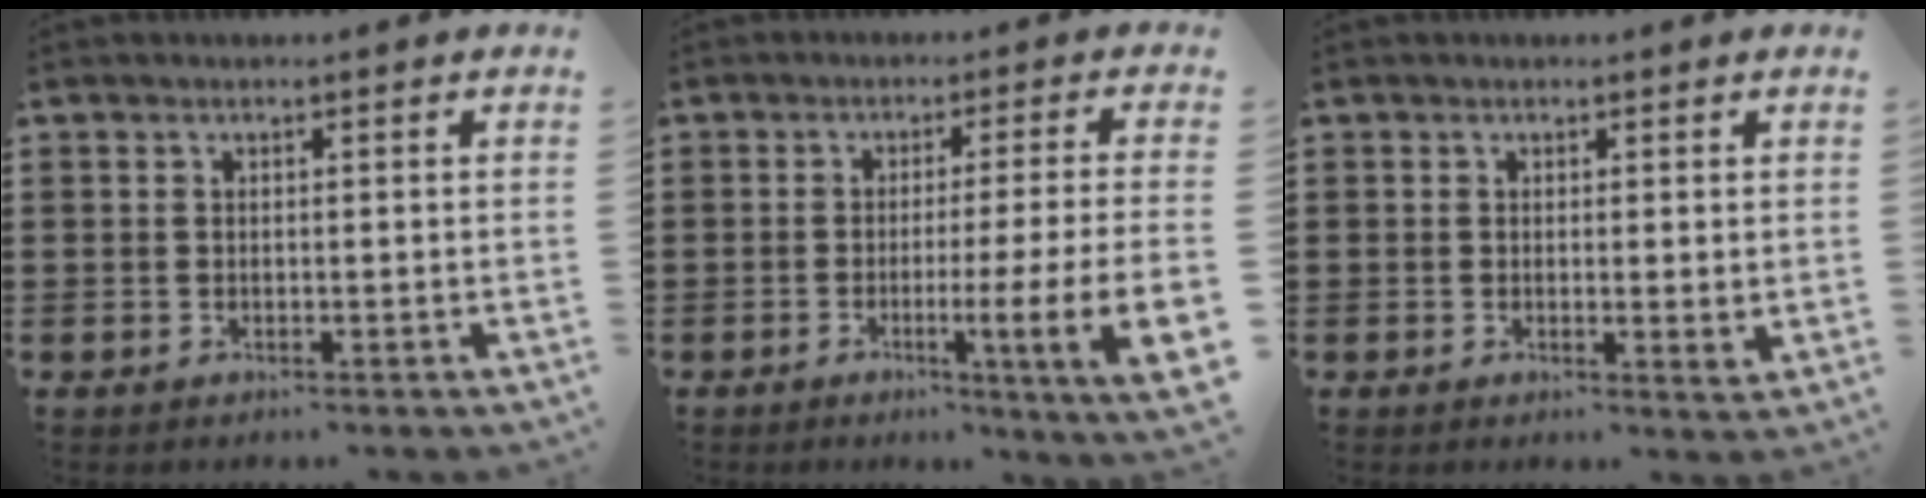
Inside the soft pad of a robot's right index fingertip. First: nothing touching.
{"total": 6.6, "force": [-1.5, -0.5, 6.4], "torque": [-0.108, -0.019, -0.031]}
{"total": 1.2, "force": [0.5, 0.2, 1.1], "torque": [-0.022, 0.001, 0.010]}